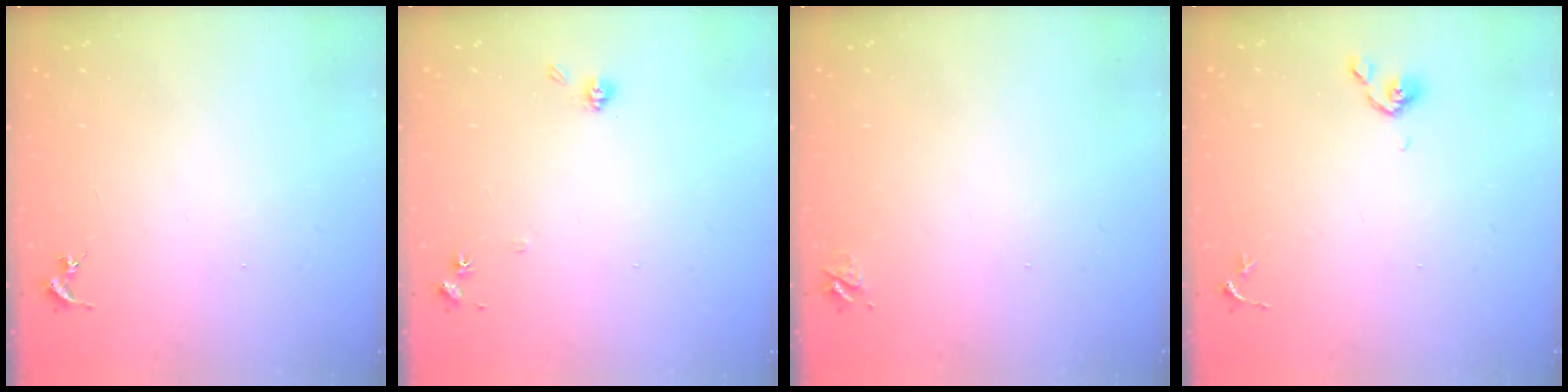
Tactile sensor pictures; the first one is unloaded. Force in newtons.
{"total": 5.8, "press": 5.7, "slide": 1.1}
{"total": 3.7, "press": 3.6, "slide": 0.5}
{"total": 5.3, "press": 5.2, "slide": 0.8}